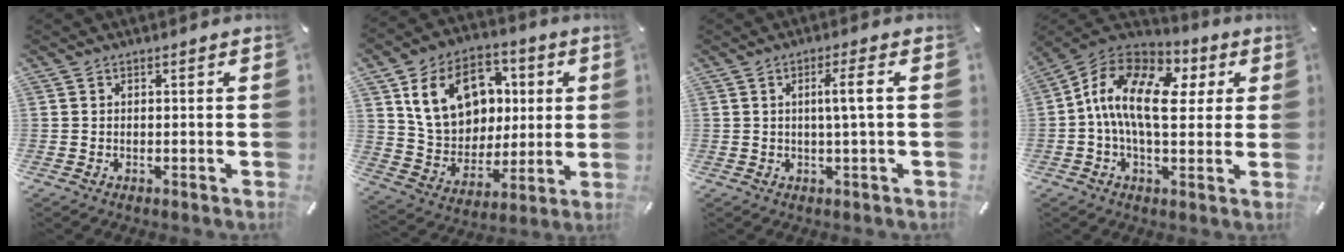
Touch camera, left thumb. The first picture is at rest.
{"total": 17.0, "force": [4.9, 13.7, 8.8], "torque": [-0.155, 0.004, 0.101]}
{"total": 5.7, "force": [0.8, 0.2, 5.7], "torque": [-0.107, -0.002, 0.007]}
{"total": 15.9, "force": [1.6, 8.9, 13.0], "torque": [-0.273, -0.004, 0.022]}